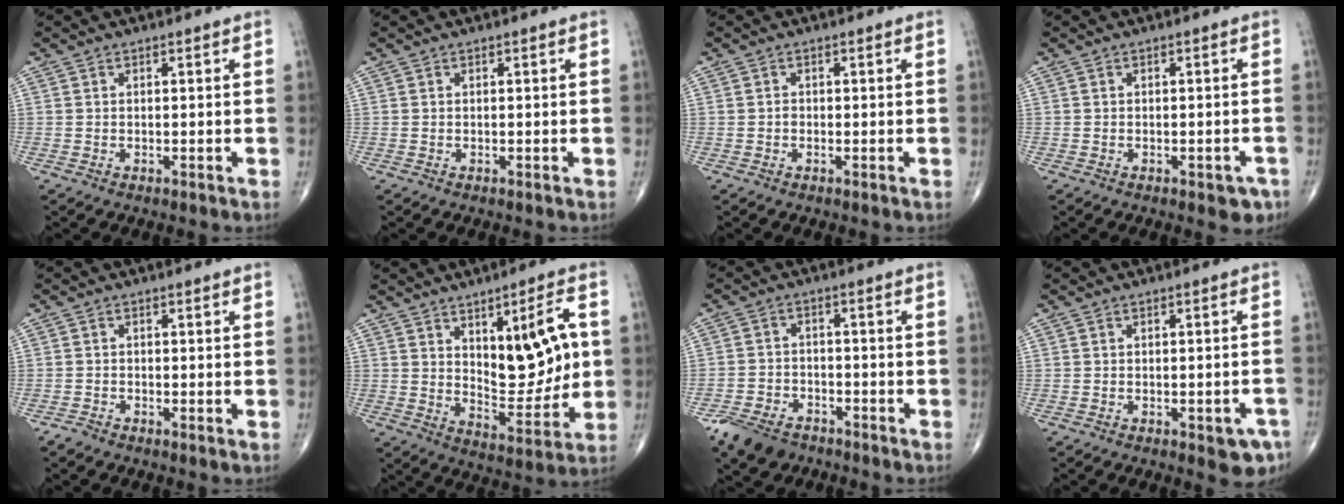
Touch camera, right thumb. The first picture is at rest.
{"total": 0.0}
{"total": 0.5, "force": [-0.2, 0.4, 0.2], "torque": [0.000, 0.001, -0.005]}
{"total": 3.2, "force": [-1.8, 1.6, 2.2], "torque": [-0.007, 0.010, -0.018]}
{"total": 1.0, "force": [-0.8, 0.3, 0.5], "torque": [-0.011, -0.002, -0.021]}
{"total": 14.2, "force": [2.9, 5.7, 12.7], "torque": [-0.155, -0.019, 0.056]}
{"total": 7.6, "force": [-5.6, 4.4, 2.7], "torque": [-0.046, 0.020, -0.101]}
{"total": 4.8, "force": [-2.4, 1.9, 3.7], "torque": [-0.024, 0.011, -0.023]}